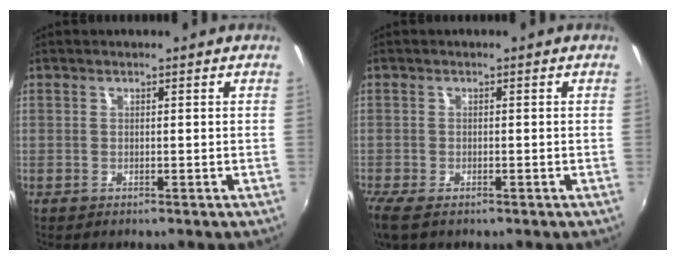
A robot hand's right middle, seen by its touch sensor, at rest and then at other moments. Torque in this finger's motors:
{"motor_torque": [1.11, -1.03, 0.32, 0.12]}